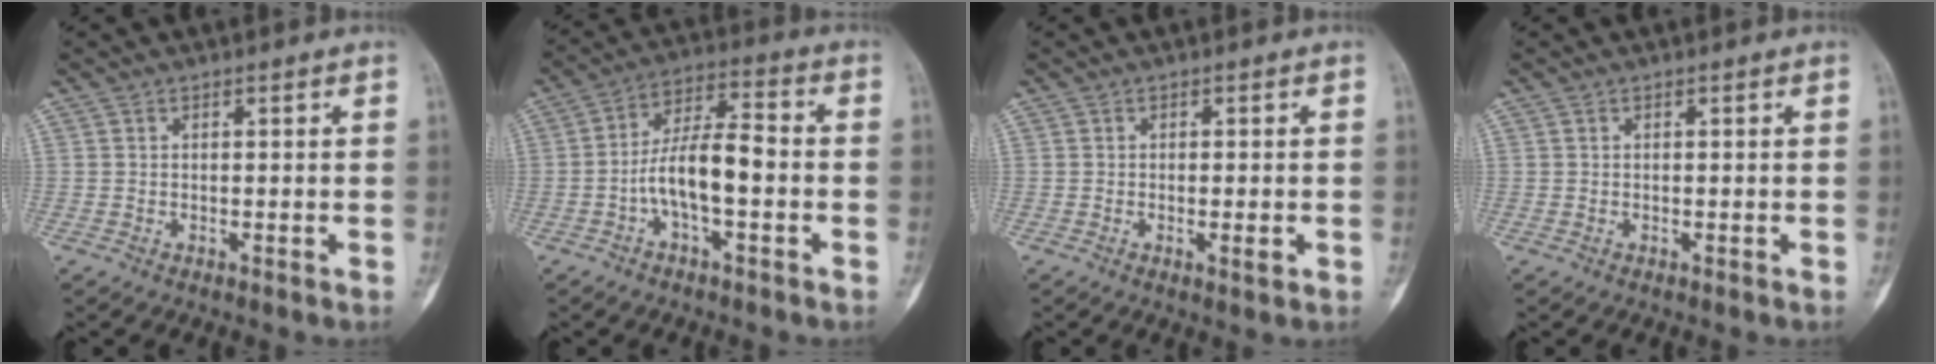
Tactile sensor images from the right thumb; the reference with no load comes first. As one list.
[{"total": 10.5, "force": [-2.4, 4.1, 9.4], "torque": [-0.171, 0.043, -0.048]}, {"total": 2.3, "force": [-0.6, 0.7, 2.1], "torque": [-0.035, -0.004, -0.007]}, {"total": 0.0}]